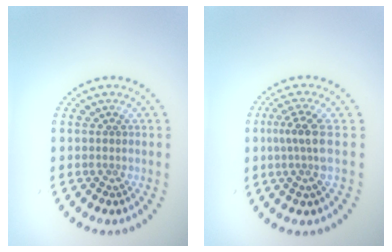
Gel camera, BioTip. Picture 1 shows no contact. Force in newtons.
{"total": 2.7, "press": 2.0, "slide": 1.8}